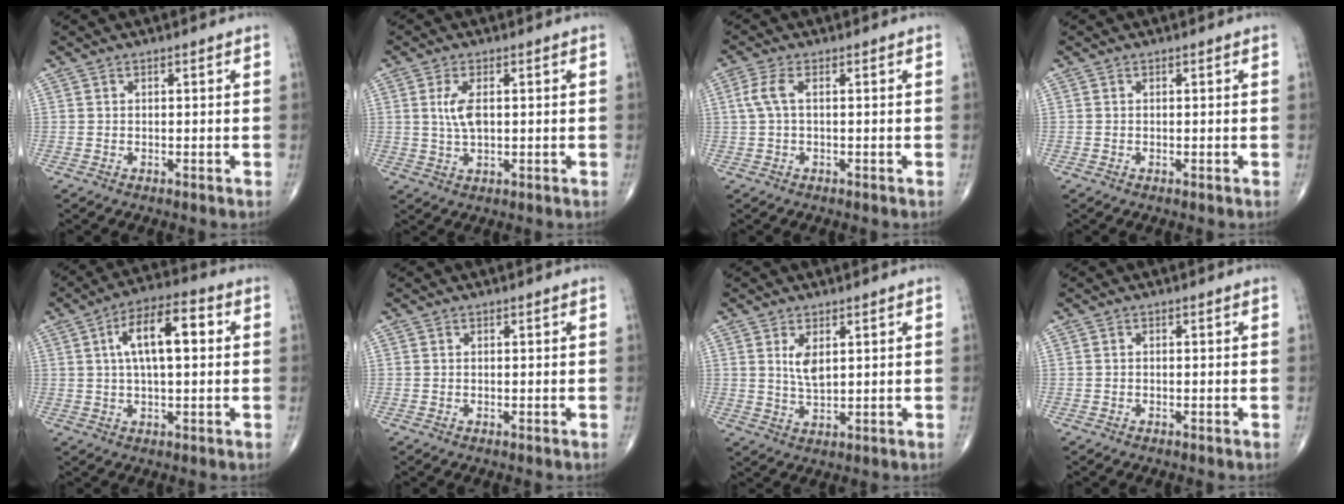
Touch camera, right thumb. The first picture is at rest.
{"total": 3.5, "force": [0.6, 1.4, 3.1], "torque": [-0.067, -0.001, 0.015]}
{"total": 3.4, "force": [0.5, 1.2, 3.2], "torque": [-0.088, 0.011, 0.009]}
{"total": 0.0}
{"total": 11.6, "force": [2.3, 4.7, 10.4], "torque": [-0.173, 0.022, 0.033]}
{"total": 0.0}
{"total": 4.2, "force": [1.5, 1.8, 3.5], "torque": [-0.062, -0.014, 0.034]}
{"total": 0.0}